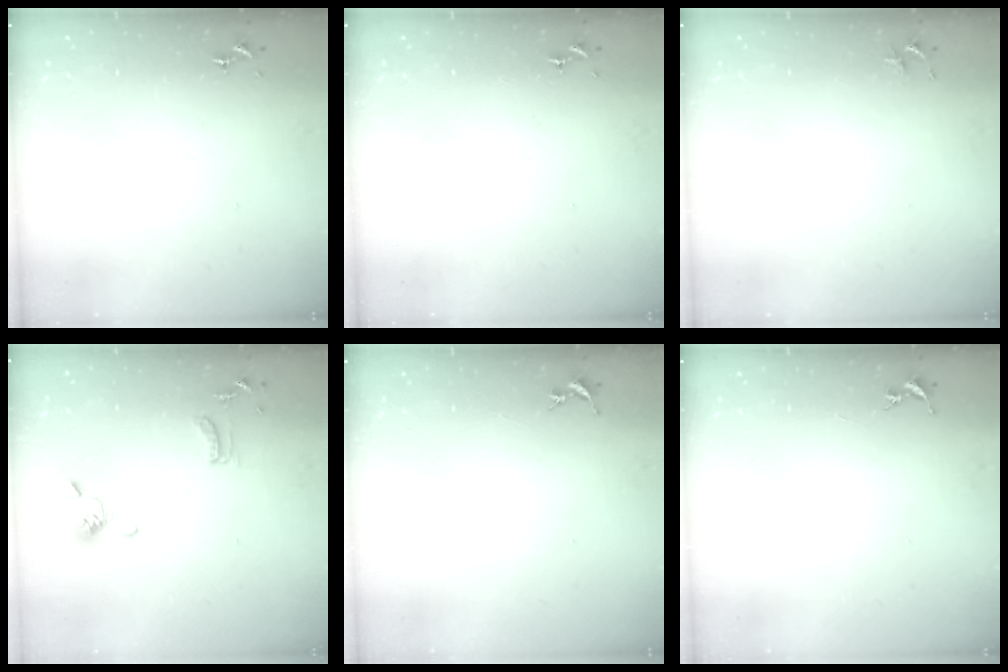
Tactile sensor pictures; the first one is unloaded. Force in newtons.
{"total": 0.0}
{"total": 3.2, "press": 3.2, "slide": 0.4}
{"total": 11.6, "press": 11.4, "slide": 2.1}
{"total": 0.0}
{"total": 0.0}